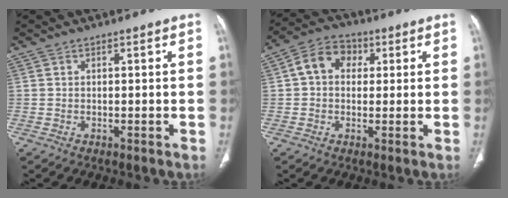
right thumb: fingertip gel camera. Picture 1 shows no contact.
{"total": 7.6, "force": [1.5, 6.0, 4.5], "torque": [-0.055, 0.017, 0.014]}